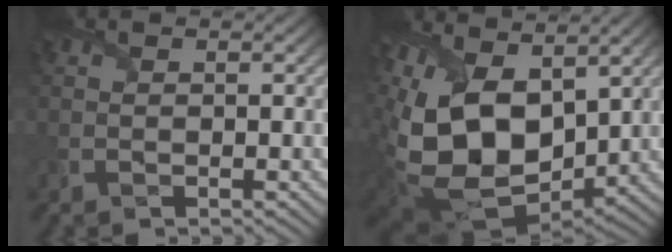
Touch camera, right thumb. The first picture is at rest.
{"total": 16.9, "force": [2.4, 10.4, 13.1], "torque": [-0.307, -0.018, 0.049]}